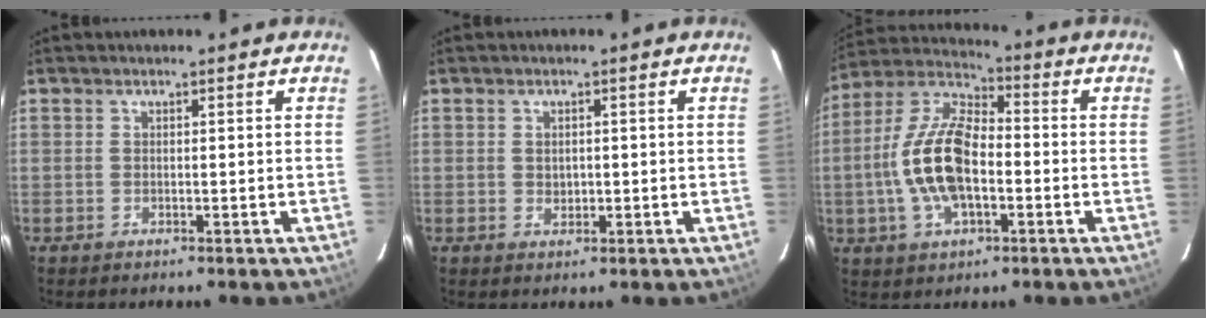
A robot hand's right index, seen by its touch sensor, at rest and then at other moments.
{"total": 1.6, "force": [0.1, 1.4, 0.8], "torque": [-0.010, 0.001, 0.003]}
{"total": 15.2, "force": [-2.7, 7.2, 13.0], "torque": [-0.272, 0.009, -0.054]}